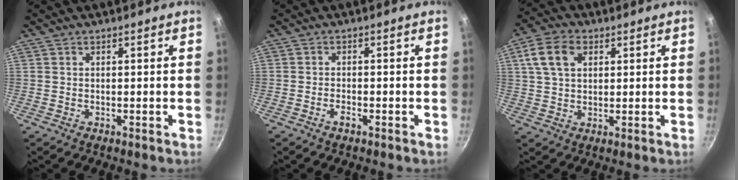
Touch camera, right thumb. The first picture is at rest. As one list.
[{"total": 1.6, "force": [-1.1, 0.6, 1.0], "torque": [-0.021, 0.009, -0.023]}, {"total": 8.4, "force": [2.9, 5.8, 5.4], "torque": [-0.093, 0.008, 0.048]}]